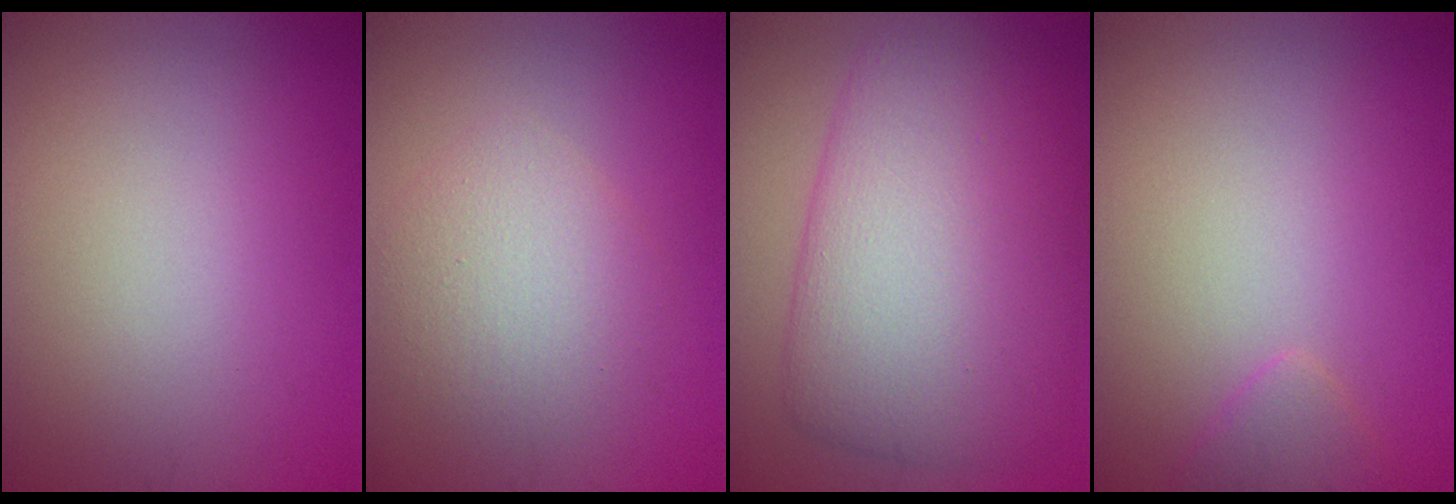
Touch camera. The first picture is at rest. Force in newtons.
{"total": 3.4, "press": 3.4, "slide": 0.3}
{"total": 10.3, "press": 10.3, "slide": 0.3}
{"total": 1.4, "press": 1.4, "slide": 0.2}